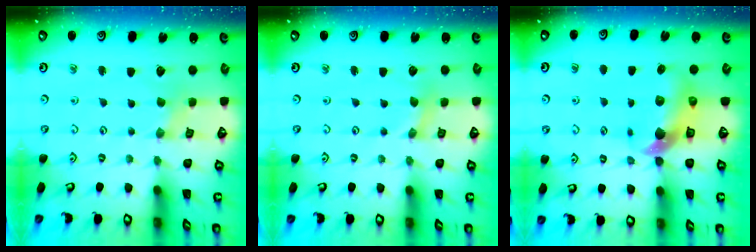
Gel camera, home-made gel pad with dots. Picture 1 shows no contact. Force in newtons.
{"total": 1.7, "press": 1.7, "slide": 0.3}
{"total": 8.5, "press": 8.3, "slide": 1.4}